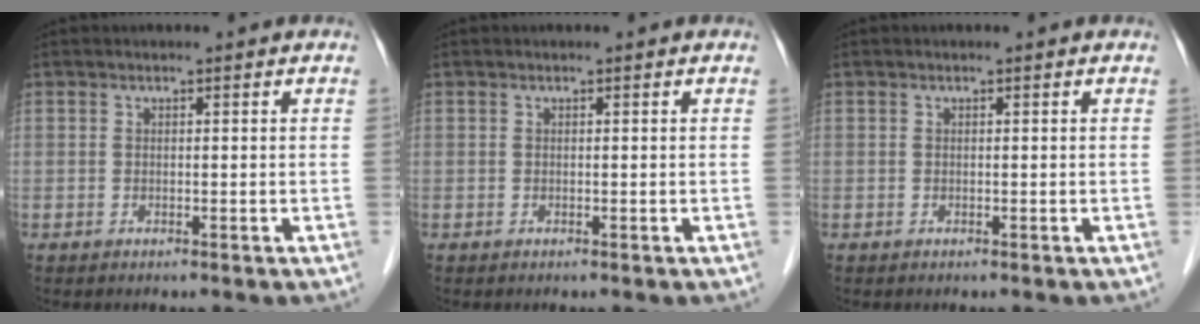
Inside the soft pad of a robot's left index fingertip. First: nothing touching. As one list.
[{"total": 0.0}, {"total": 0.0}]